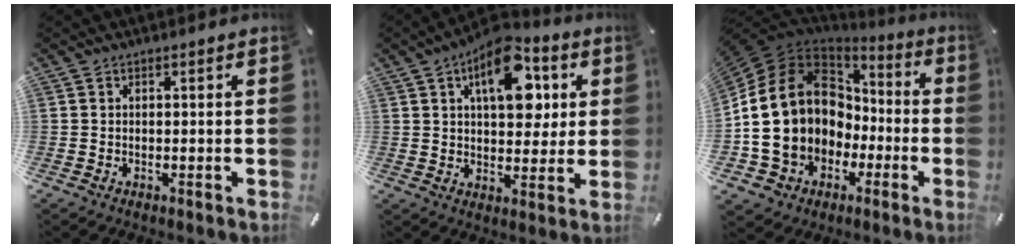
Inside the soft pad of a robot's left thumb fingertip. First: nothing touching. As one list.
[{"total": 15.6, "force": [6.1, 8.8, 11.4], "torque": [-0.145, -0.018, 0.100]}, {"total": 18.4, "force": [0.5, 15.5, 9.8], "torque": [-0.225, -0.007, 0.026]}]